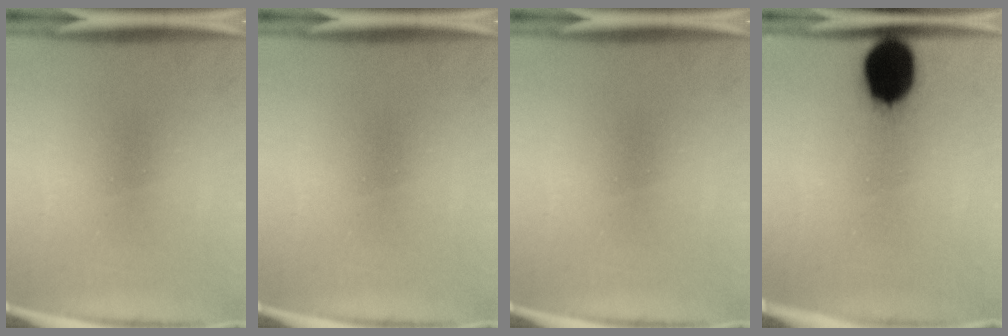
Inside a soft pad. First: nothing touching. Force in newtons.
{"total": 0.0}
{"total": 0.0}
{"total": 13.9}